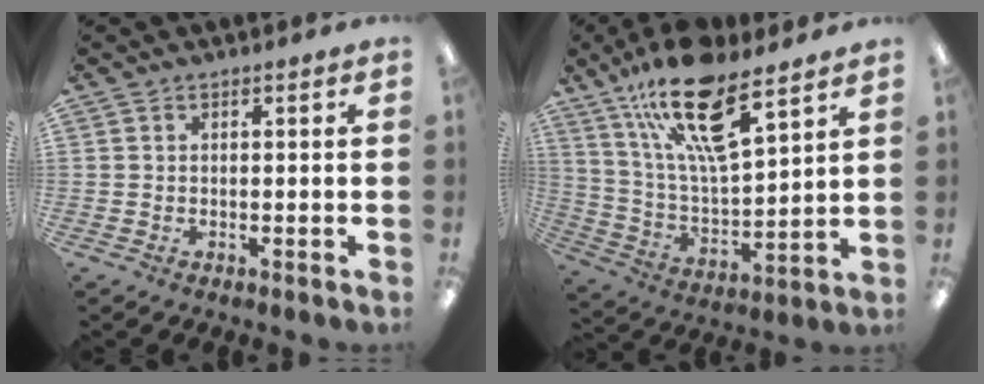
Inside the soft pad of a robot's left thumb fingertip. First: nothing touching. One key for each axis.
{"total": 20.5, "fx": 13.2, "fy": 6.7, "fz": 14.1, "tx": -0.259, "ty": -0.068, "tz": 0.224}